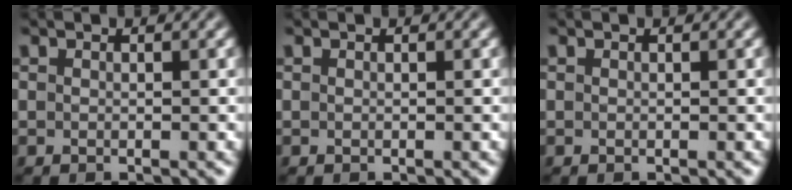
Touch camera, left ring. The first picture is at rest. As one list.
[{"total": 0.0}, {"total": 0.0}]